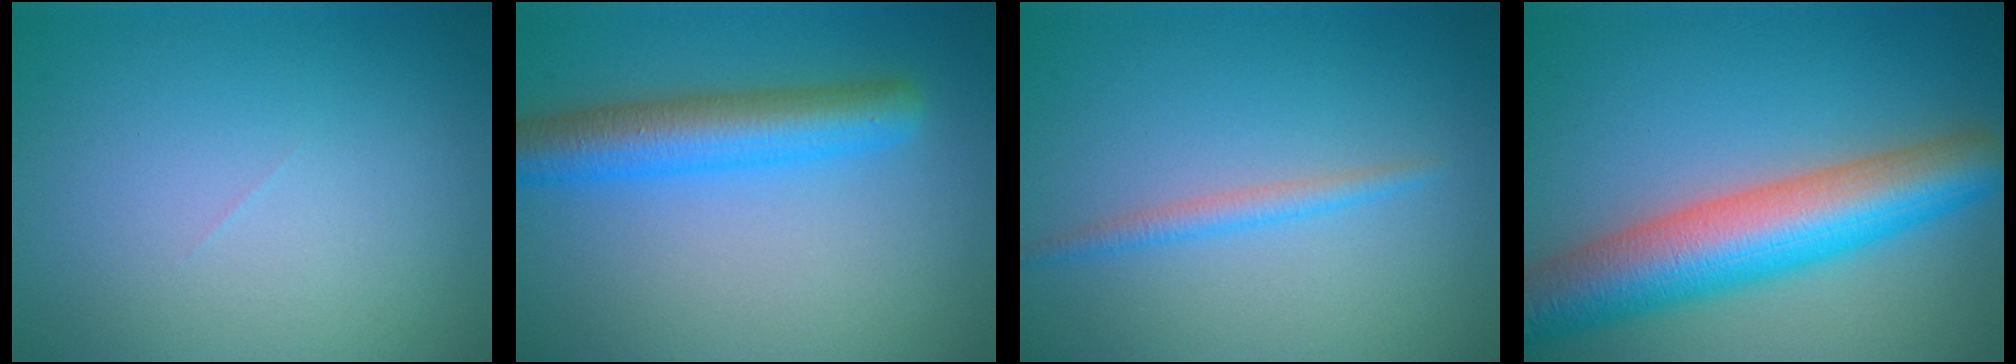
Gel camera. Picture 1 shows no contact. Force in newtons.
{"total": 5.7, "press": 5.7, "slide": 0.1}
{"total": 1.6, "press": 1.6, "slide": 0.0}
{"total": 10.1, "press": 10.0, "slide": 0.4}